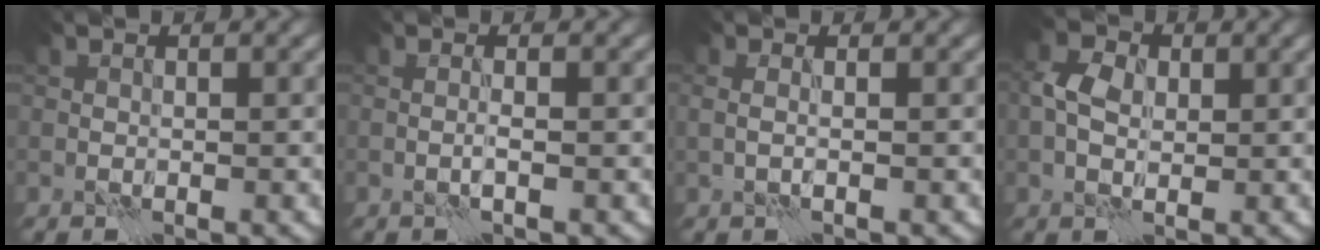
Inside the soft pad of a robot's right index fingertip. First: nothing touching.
{"total": 0.7, "force": [-0.1, -0.5, 0.5], "torque": [-0.011, 0.001, -0.006]}
{"total": 0.7, "force": [0.1, -0.2, 0.7], "torque": [-0.013, 0.001, 0.000]}
{"total": 3.1, "force": [0.5, 2.1, 2.2], "torque": [-0.045, 0.011, 0.001]}